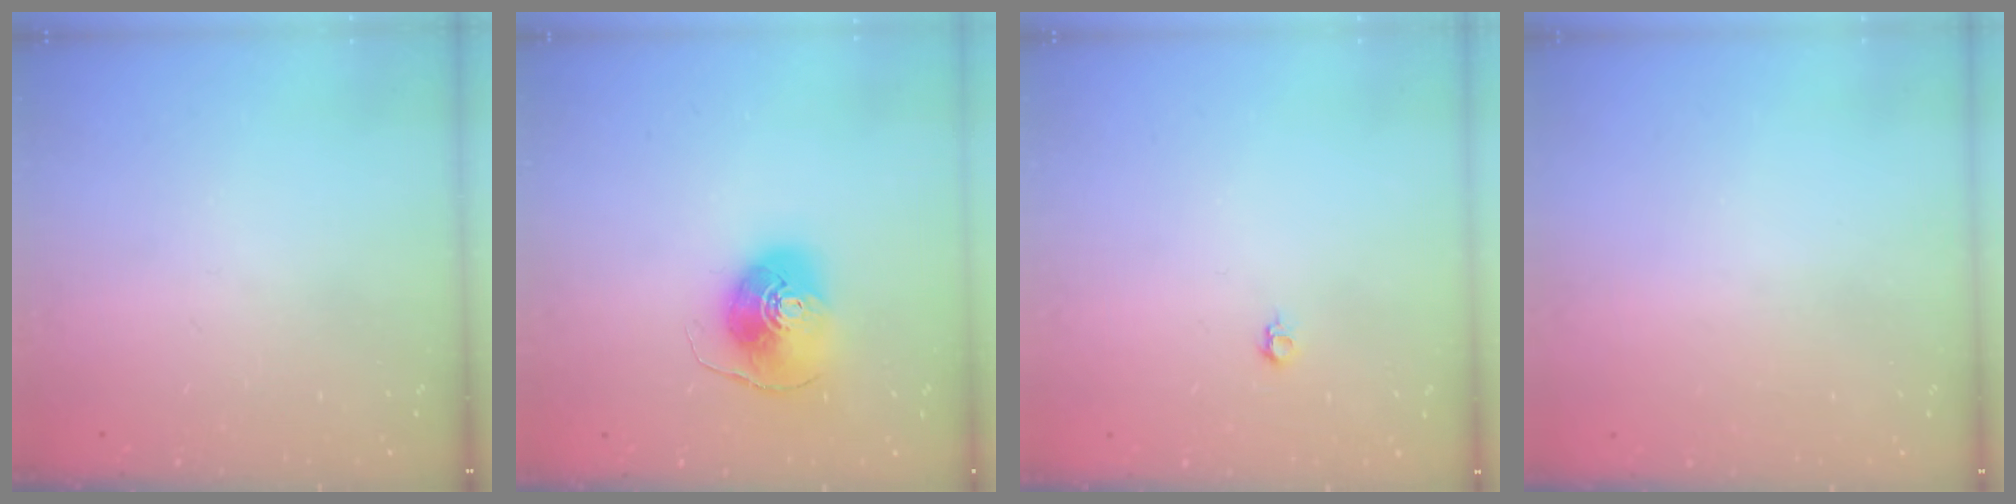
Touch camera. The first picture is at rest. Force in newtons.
{"total": 9.9, "press": 9.8, "slide": 1.1}
{"total": 4.0, "press": 3.9, "slide": 0.7}
{"total": 0.9, "press": 0.9, "slide": 0.1}